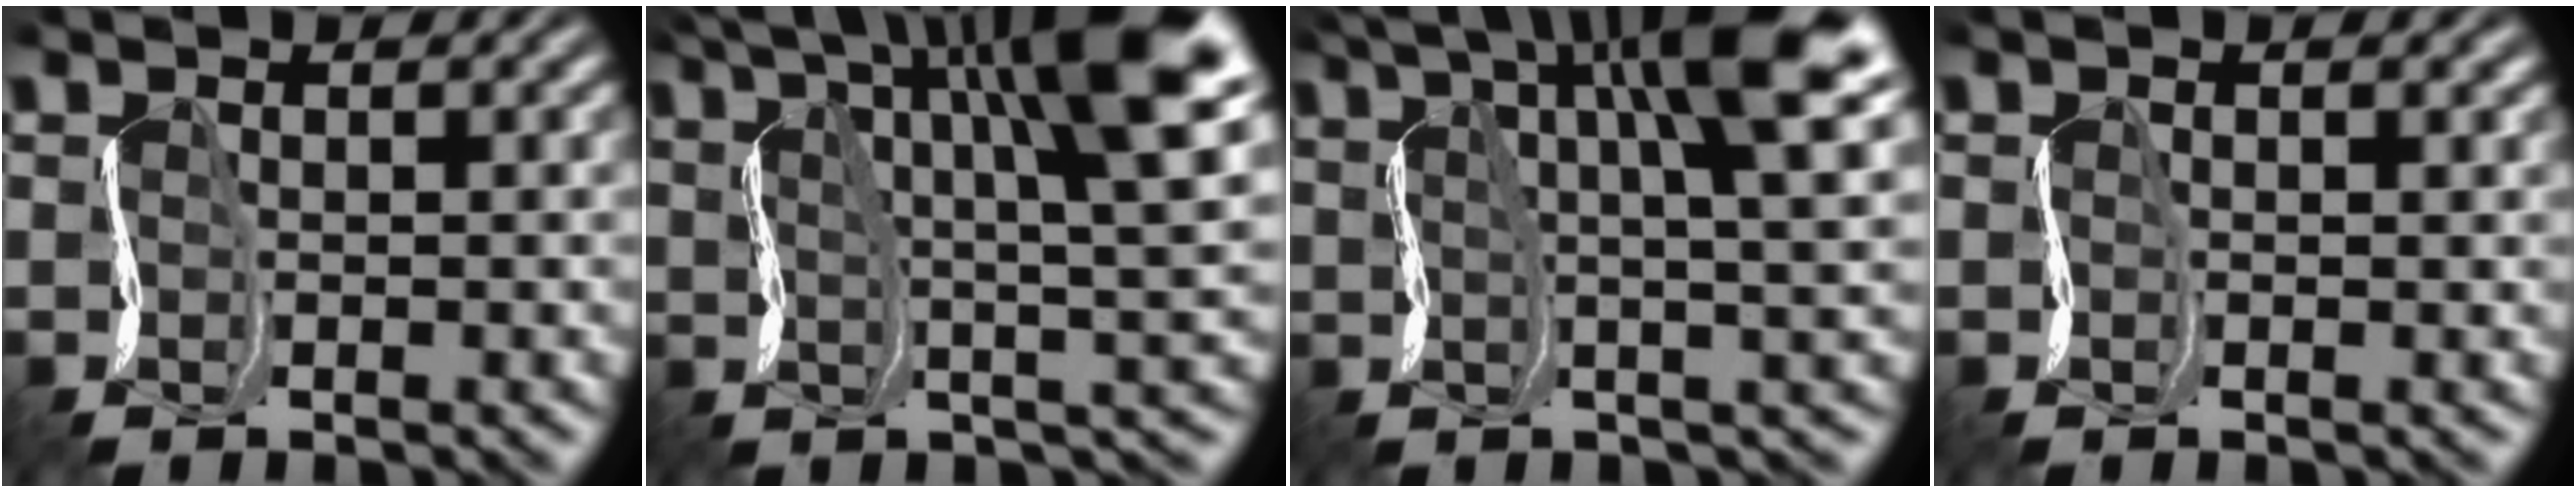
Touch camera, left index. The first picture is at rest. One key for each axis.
{"total": 12.9, "fx": 5.5, "fy": 3.0, "fz": 11.2, "tx": -0.189, "ty": 0.014, "tz": 0.090}
{"total": 11.0, "fx": 4.7, "fy": 2.4, "fz": 9.6, "tx": -0.140, "ty": 0.020, "tz": 0.073}
{"total": 0.7, "fx": 0.4, "fy": 0.1, "fz": 0.6, "tx": -0.009, "ty": 0.003, "tz": 0.004}